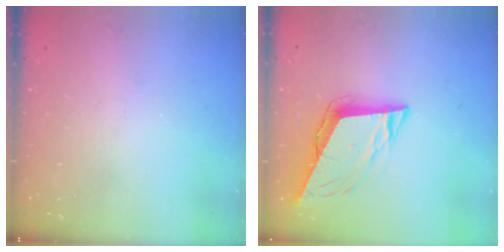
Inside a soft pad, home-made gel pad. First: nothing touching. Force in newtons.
{"total": 10.9, "press": 10.3, "slide": 3.4}